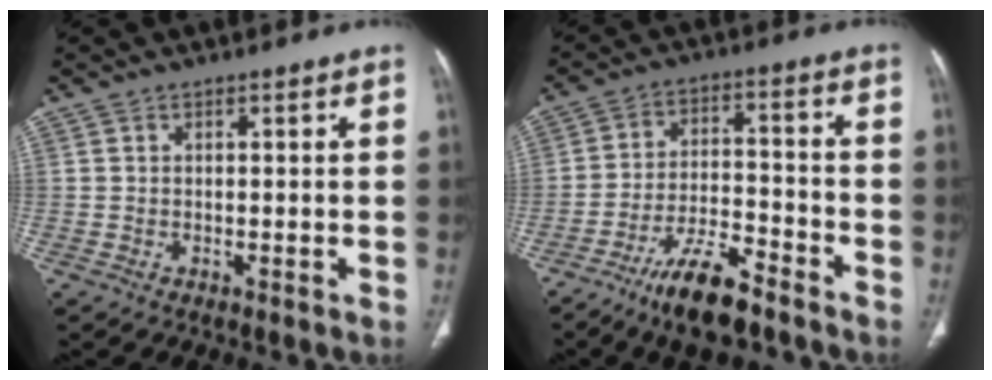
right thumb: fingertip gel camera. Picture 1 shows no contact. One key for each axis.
{"total": 11.1, "fx": -8.1, "fy": 3.2, "fz": 6.8, "tx": -0.121, "ty": 0.050, "tz": -0.144}